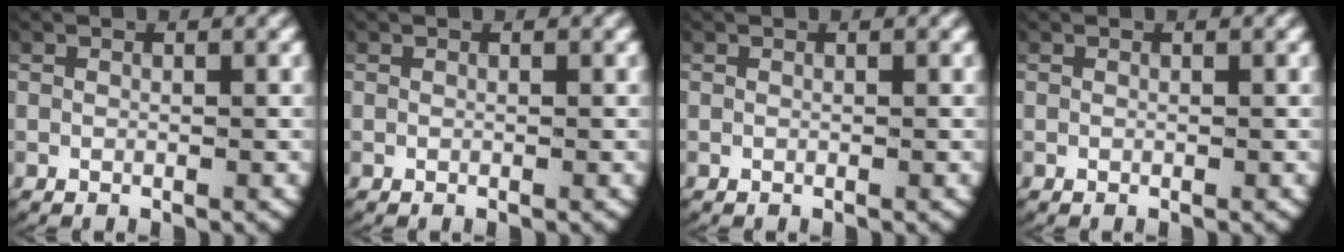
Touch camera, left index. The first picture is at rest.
{"total": 0.0}
{"total": 0.0}
{"total": 0.0}